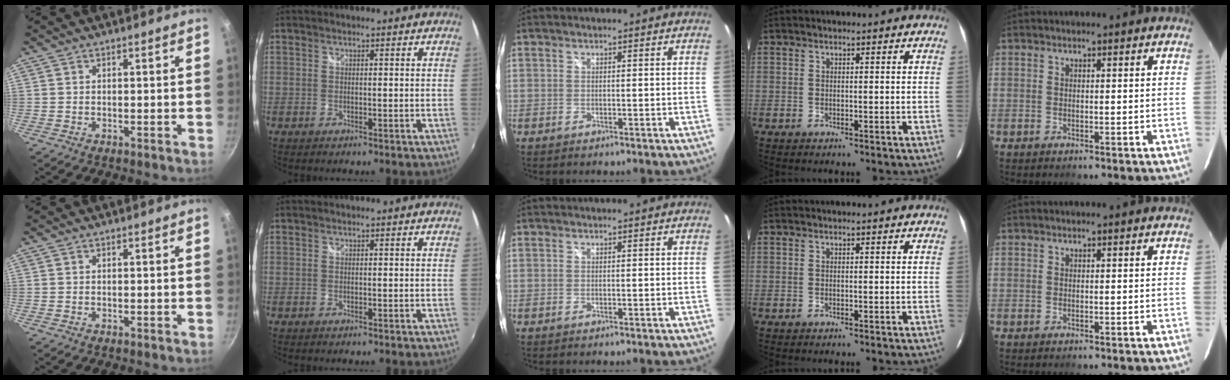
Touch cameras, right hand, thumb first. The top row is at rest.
{}